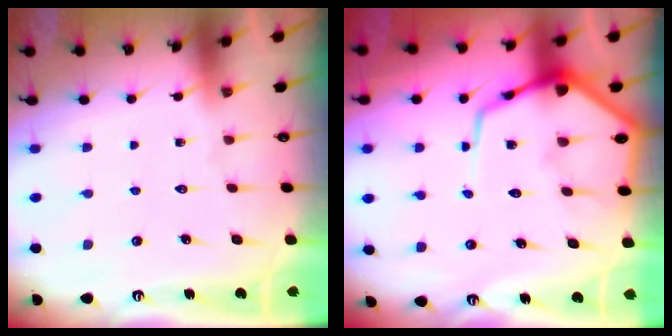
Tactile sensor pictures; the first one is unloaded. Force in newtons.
{"total": 12.9, "press": 12.9, "slide": 1.3}